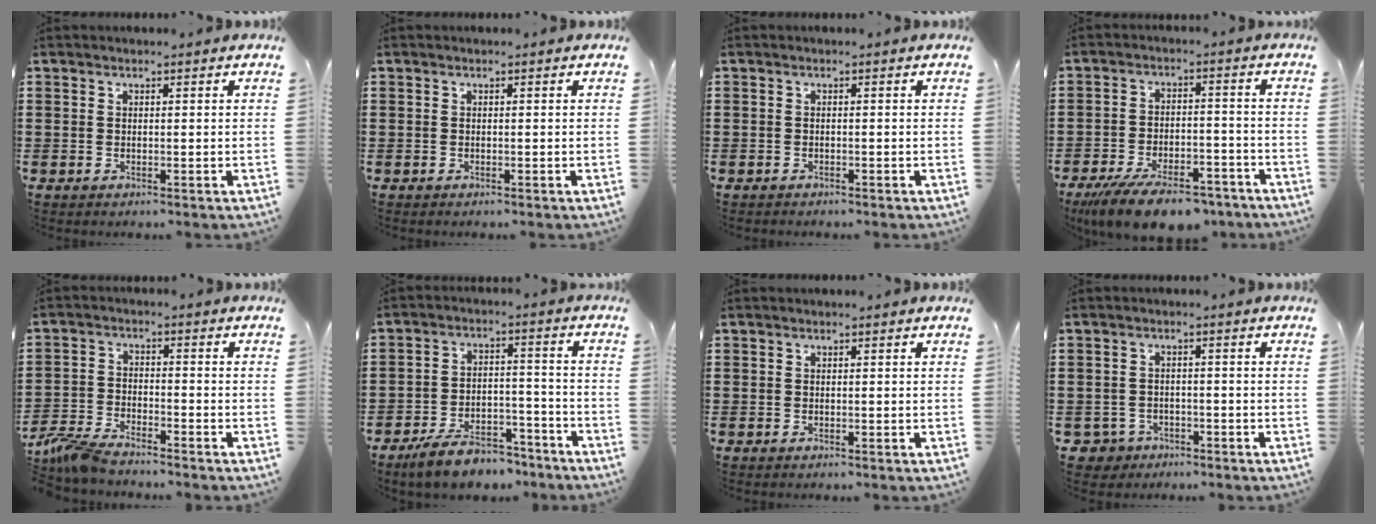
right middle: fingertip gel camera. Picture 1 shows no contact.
{"total": 0.0}
{"total": 0.6, "force": [-0.6, 0.1, 0.1], "torque": [-0.004, -0.003, -0.011]}
{"total": 9.4, "force": [-7.7, 2.2, 4.9], "torque": [-0.097, 0.010, -0.145]}
{"total": 5.0, "force": [-4.6, 0.6, 1.9], "torque": [-0.067, -0.012, -0.099]}
{"total": 7.4, "force": [-6.6, 1.9, 2.5], "torque": [-0.044, 0.017, -0.125]}
{"total": 0.0}
{"total": 2.4, "force": [-2.0, 1.3, 0.2], "torque": [-0.020, -0.004, -0.046]}